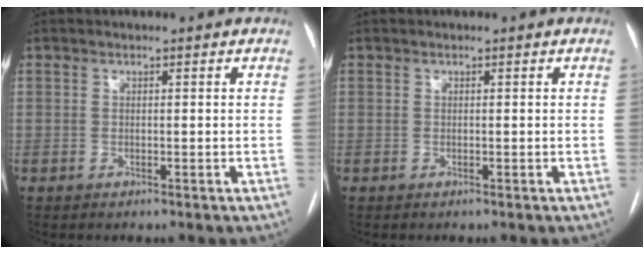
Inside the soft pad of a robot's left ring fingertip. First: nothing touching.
{"total": 0.0}